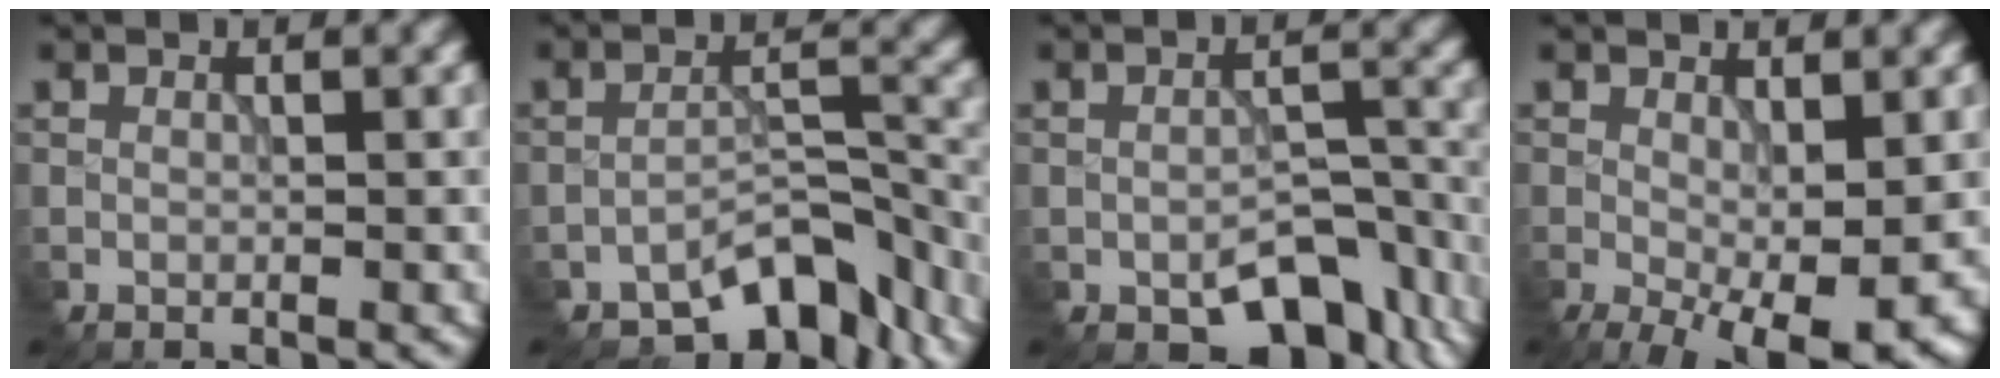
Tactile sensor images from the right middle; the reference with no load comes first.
{"total": 6.7, "force": [-5.4, 2.7, 3.0], "torque": [-0.033, 0.000, -0.090]}
{"total": 7.0, "force": [-4.2, 3.8, 4.1], "torque": [-0.052, -0.017, -0.052]}
{"total": 7.1, "force": [-1.8, 2.9, 6.2], "torque": [-0.112, -0.027, -0.014]}